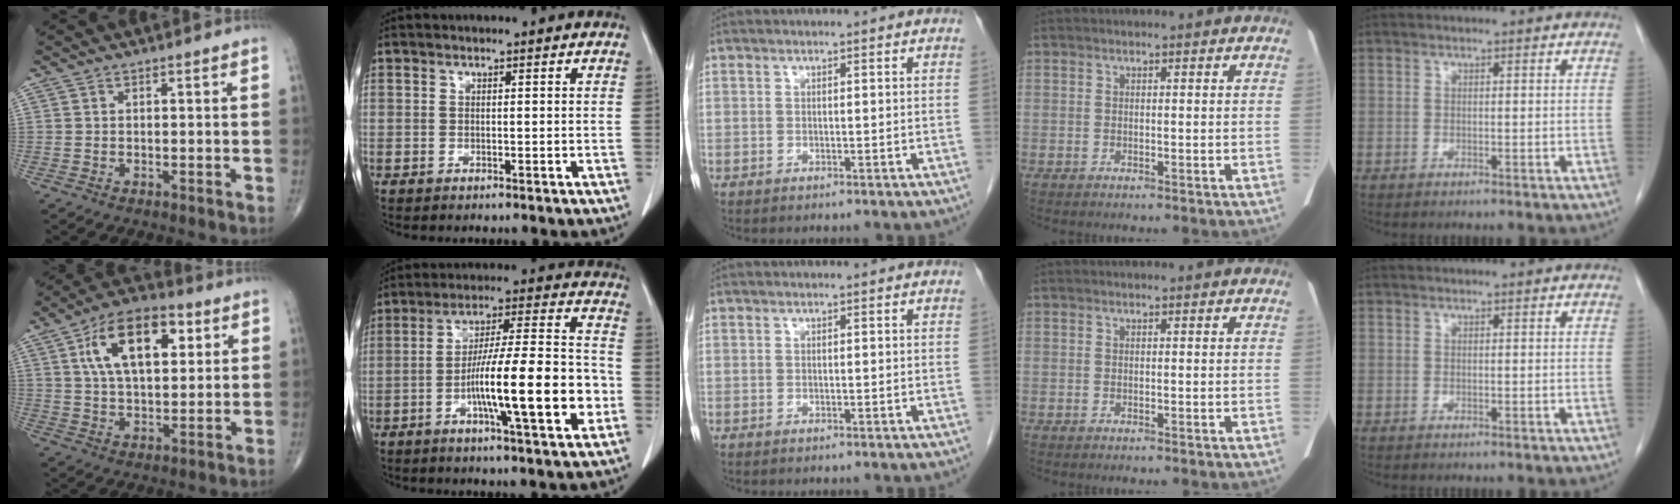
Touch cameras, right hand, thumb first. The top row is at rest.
{"thumb": {"total": 15.7, "force": [5.4, 8.2, 12.2], "torque": [-0.185, 0.000, 0.088]}, "index": {"total": 16.6, "force": [-4.6, 1.5, 15.9], "torque": [-0.264, 0.007, -0.073]}}